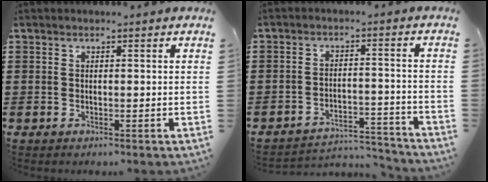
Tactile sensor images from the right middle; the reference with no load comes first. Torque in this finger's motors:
{"motor_torque": [-0.35, 0.38, -1.05, -0.16]}